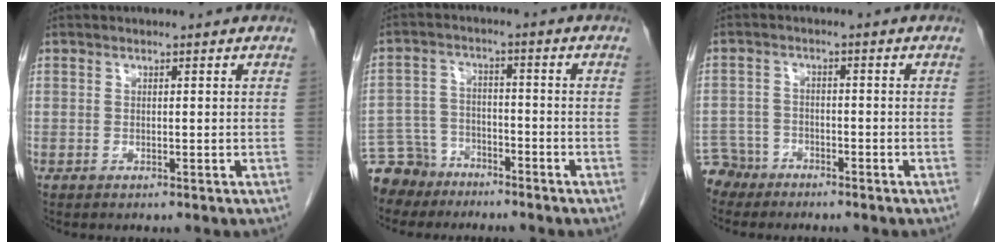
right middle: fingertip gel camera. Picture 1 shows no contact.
{"total": 7.9, "force": [-6.7, 4.2, 0.1], "torque": [-0.007, 0.005, -0.125]}
{"total": 4.8, "force": [-4.1, 2.3, -0.7], "torque": [0.016, -0.002, -0.081]}